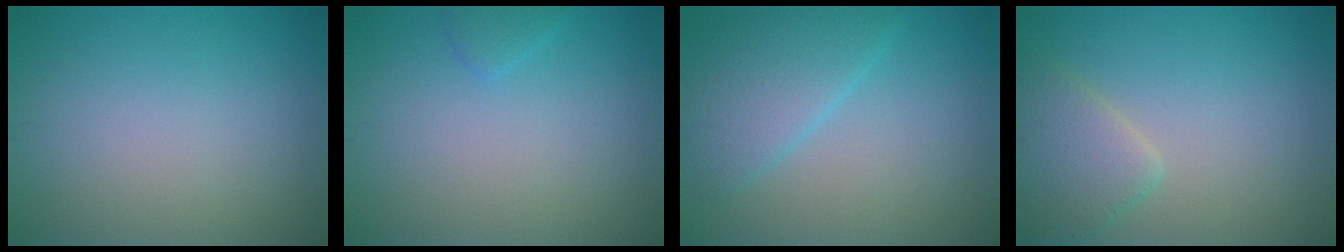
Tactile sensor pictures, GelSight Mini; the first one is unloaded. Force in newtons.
{"total": 1.0, "press": 1.0, "slide": 0.2}
{"total": 4.2, "press": 4.2, "slide": 0.4}
{"total": 3.4, "press": 3.4, "slide": 0.2}